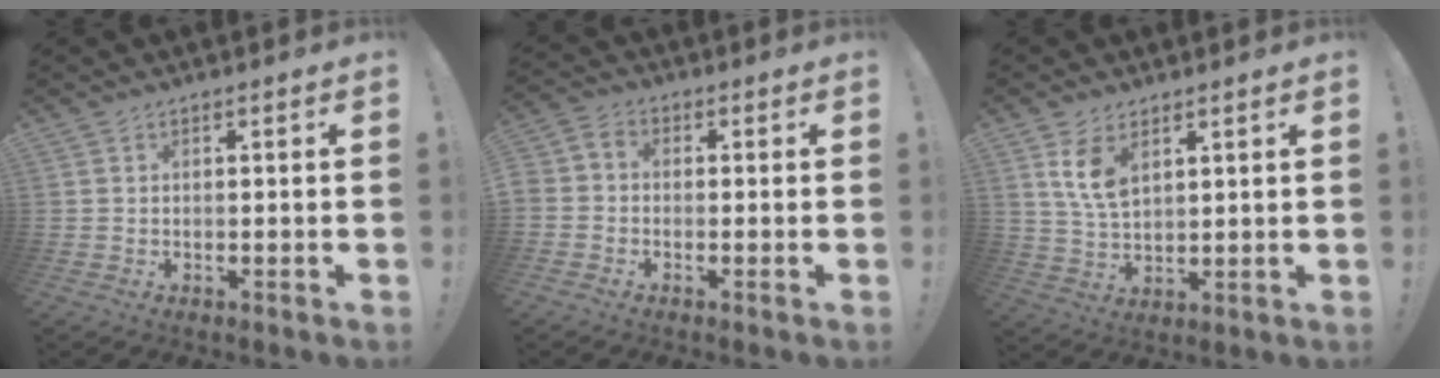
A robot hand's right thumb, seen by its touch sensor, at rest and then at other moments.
{"total": 2.9, "force": [-1.6, 1.9, 1.4], "torque": [-0.029, 0.008, -0.029]}
{"total": 8.2, "force": [4.2, 4.6, 5.3], "torque": [-0.098, -0.017, 0.078]}